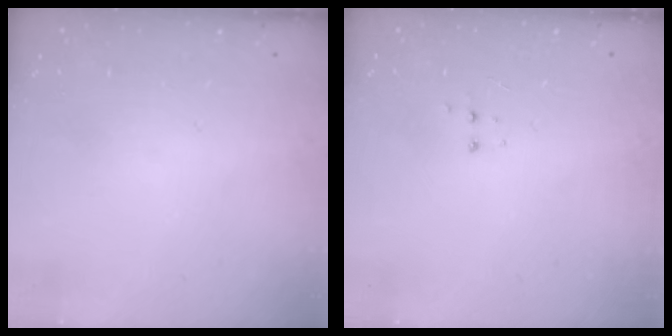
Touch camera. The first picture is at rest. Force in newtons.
{"total": 5.2, "press": 5.2, "slide": 0.3}